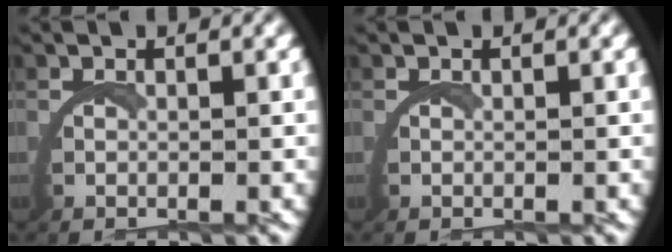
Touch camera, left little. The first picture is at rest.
{"total": 0.0}